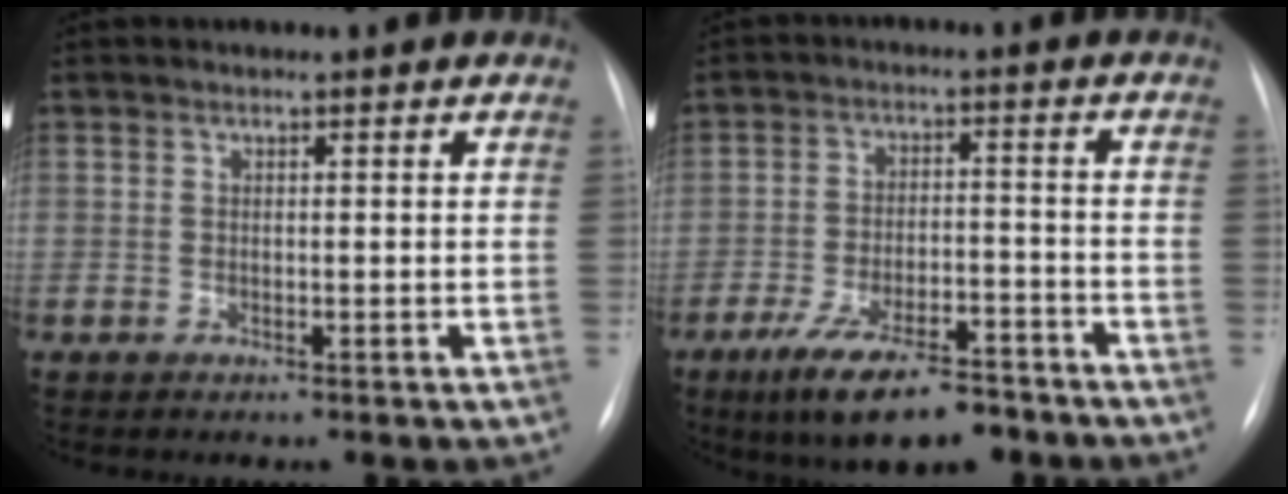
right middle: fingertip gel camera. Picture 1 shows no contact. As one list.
[{"total": 11.9, "force": [-8.4, 3.6, 7.6], "torque": [-0.134, -0.012, -0.137]}]